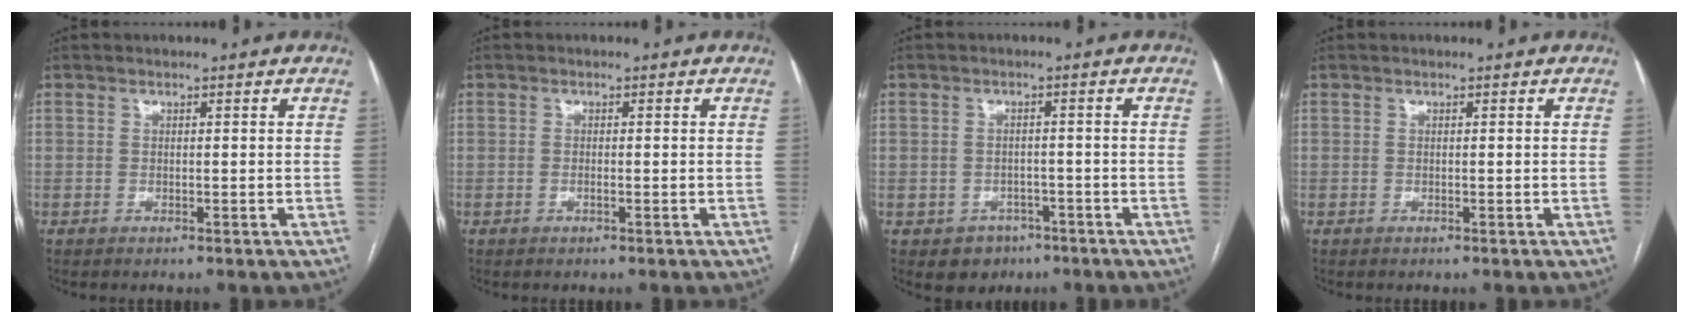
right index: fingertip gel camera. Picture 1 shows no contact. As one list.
[{"total": 0.7, "force": [-0.3, 0.0, 0.6], "torque": [-0.013, 0.000, -0.003]}, {"total": 4.1, "force": [-2.1, 3.4, 0.5], "torque": [-0.003, 0.011, -0.023]}, {"total": 0.0}]